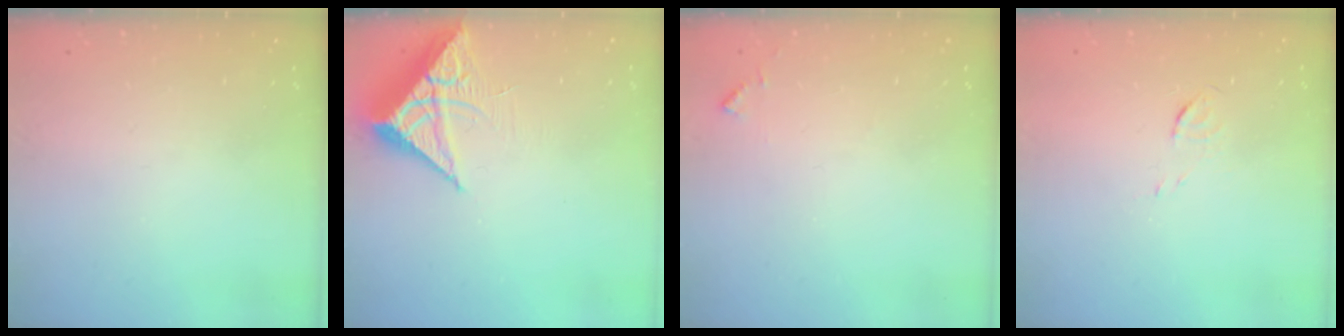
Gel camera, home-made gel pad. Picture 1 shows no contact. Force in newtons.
{"total": 7.7, "press": 7.7, "slide": 0.5}
{"total": 5.8, "press": 5.7, "slide": 0.7}
{"total": 3.3, "press": 3.3, "slide": 0.3}